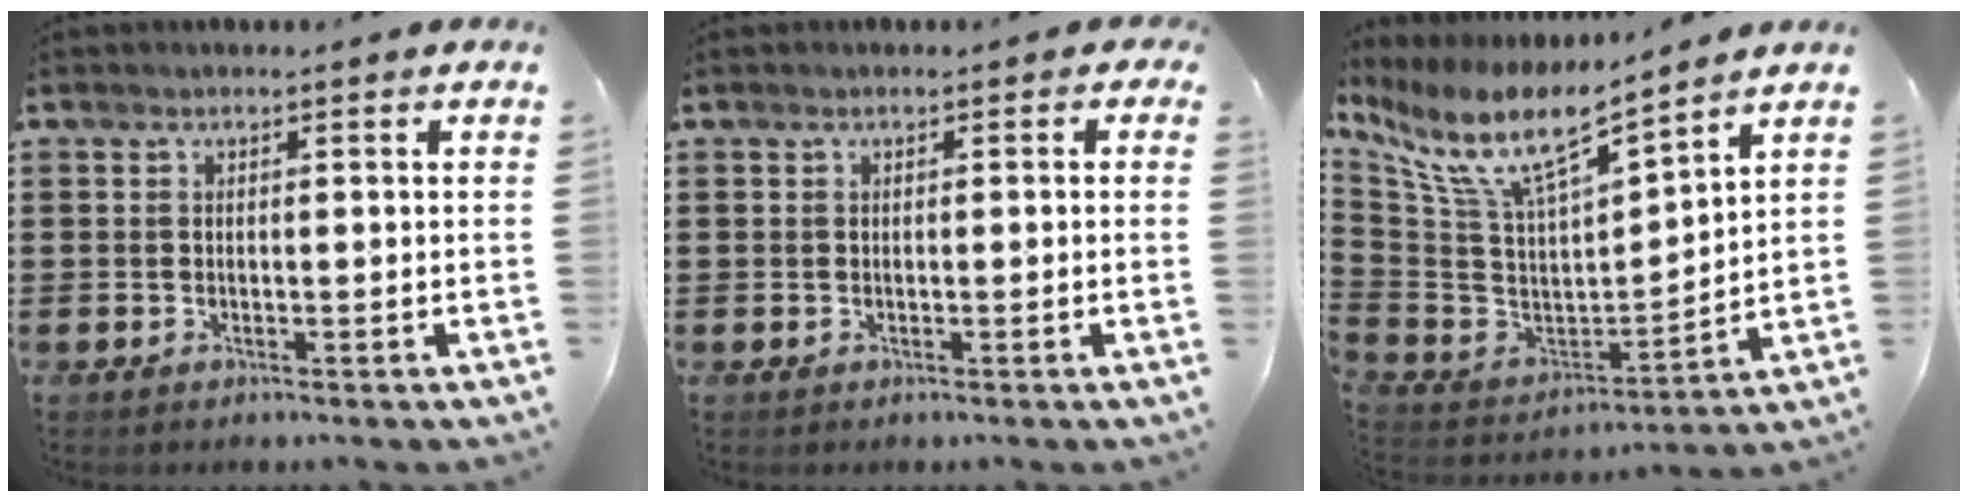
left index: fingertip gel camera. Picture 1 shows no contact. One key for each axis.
{"total": 0.5, "fx": 0.1, "fy": 0.3, "fz": 0.3, "tx": -0.008, "ty": 0.004, "tz": 0.001}
{"total": 10.7, "fx": 7.8, "fy": 2.3, "fz": 7.0, "tx": -0.167, "ty": -0.053, "tz": 0.133}